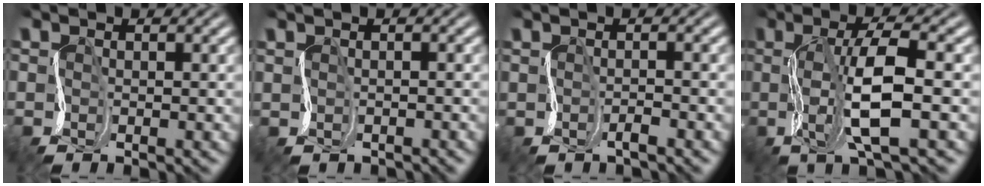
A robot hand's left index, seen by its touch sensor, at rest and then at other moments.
{"total": 1.3, "force": [0.8, -0.4, -1.0], "torque": [0.021, 0.009, 0.004]}
{"total": 0.8, "force": [0.4, -0.6, -0.3], "torque": [0.005, 0.010, -0.006]}
{"total": 5.5, "force": [0.5, 1.0, 5.4], "torque": [-0.114, 0.018, 0.000]}